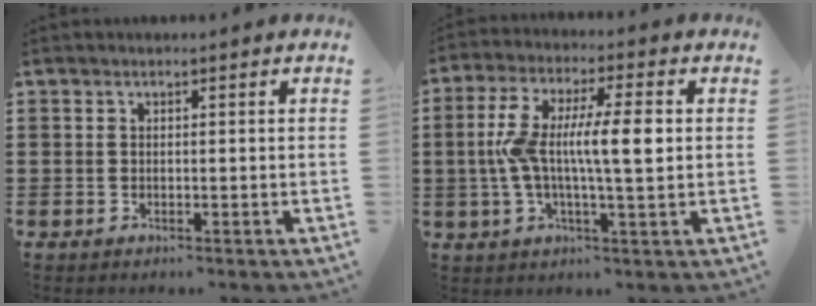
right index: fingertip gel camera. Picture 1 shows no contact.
{"total": 10.1, "force": [0.3, 2.6, 9.8], "torque": [-0.184, 0.009, 0.000]}